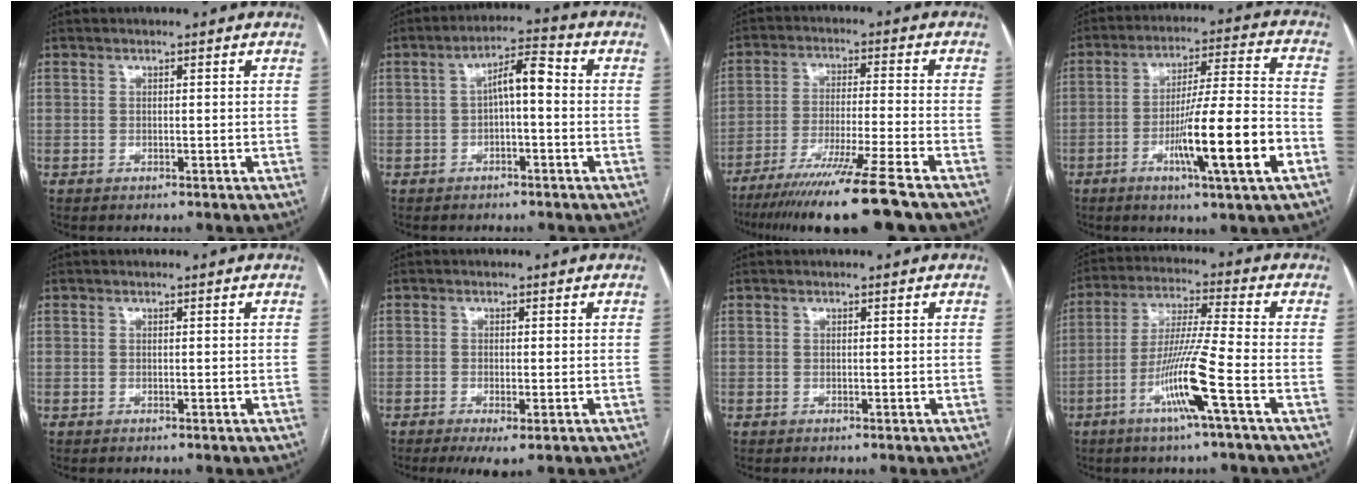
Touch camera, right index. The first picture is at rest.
{"total": 5.7, "force": [-0.1, 1.6, 5.5], "torque": [-0.092, 0.029, -0.002]}
{"total": 15.3, "force": [-11.7, -1.6, 9.8], "torque": [-0.166, -0.052, -0.192]}
{"total": 15.2, "force": [-5.5, -0.1, 14.1], "torque": [-0.238, -0.007, -0.090]}
{"total": 0.0}
{"total": 3.6, "force": [-1.8, 0.7, 3.0], "torque": [-0.052, -0.011, -0.025]}
{"total": 0.0}
{"total": 11.2, "force": [-4.7, -1.2, 10.0], "torque": [-0.198, -0.009, -0.094]}